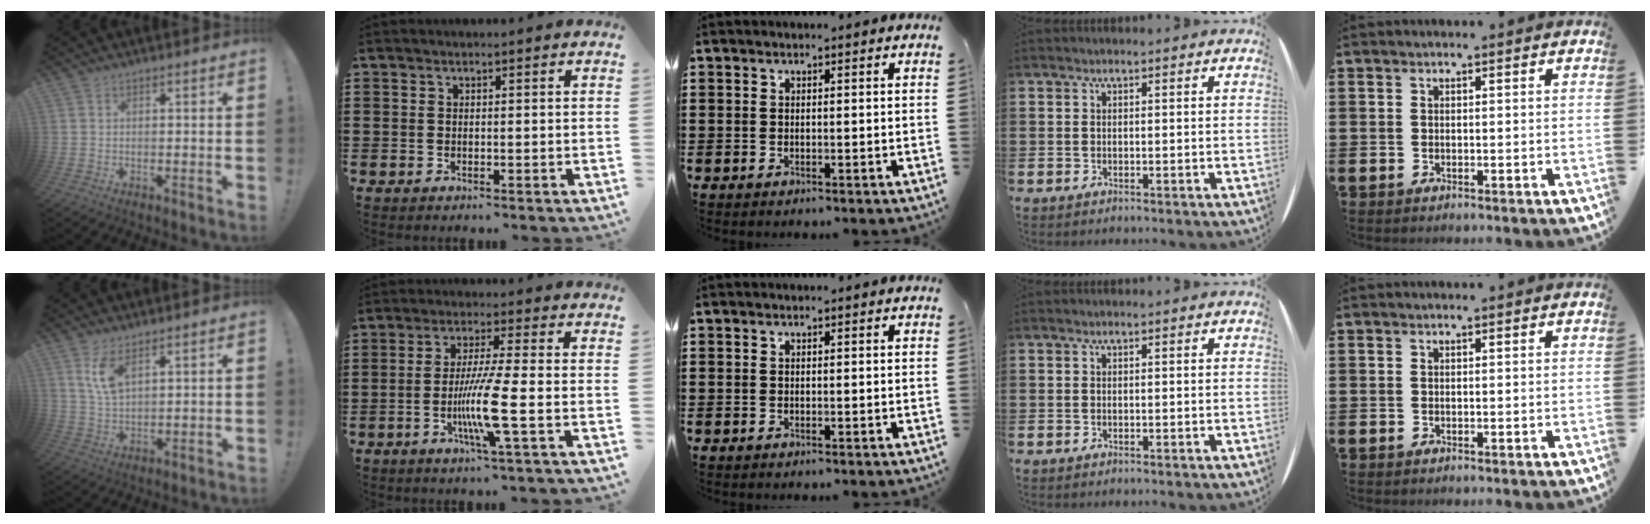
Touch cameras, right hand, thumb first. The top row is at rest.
{"thumb": {"total": 6.7, "force": [3.9, 2.4, 4.8], "torque": [-0.083, -0.020, 0.069]}, "index": {"total": 9.0, "force": [-2.3, 0.0, 8.7], "torque": [-0.173, -0.021, -0.049]}}